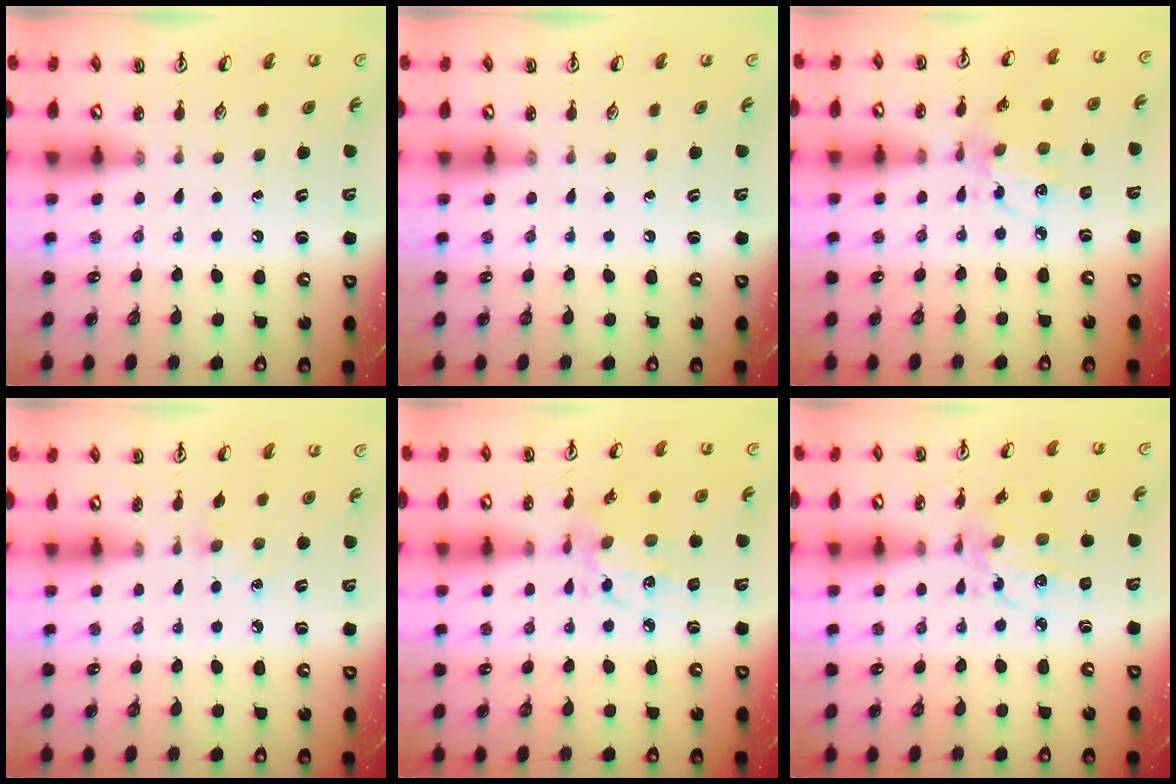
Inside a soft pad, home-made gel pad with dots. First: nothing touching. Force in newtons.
{"total": 0.0}
{"total": 8.8, "press": 8.8, "slide": 0.6}
{"total": 4.4, "press": 4.3, "slide": 0.6}
{"total": 7.1, "press": 7.1, "slide": 0.5}
{"total": 8.5, "press": 8.4, "slide": 0.7}